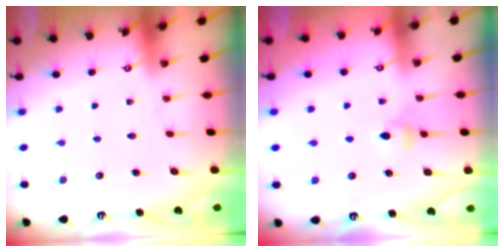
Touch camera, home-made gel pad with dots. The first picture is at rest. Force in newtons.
{"total": 3.7, "press": 3.6, "slide": 0.9}